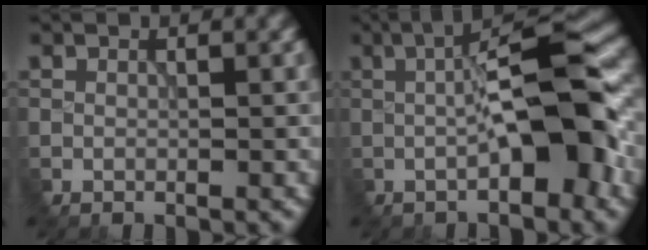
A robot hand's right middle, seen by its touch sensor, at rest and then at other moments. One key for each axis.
{"total": 9.2, "fx": -0.9, "fy": 2.1, "fz": 8.9, "tx": -0.129, "ty": 0.017, "tz": -0.022}